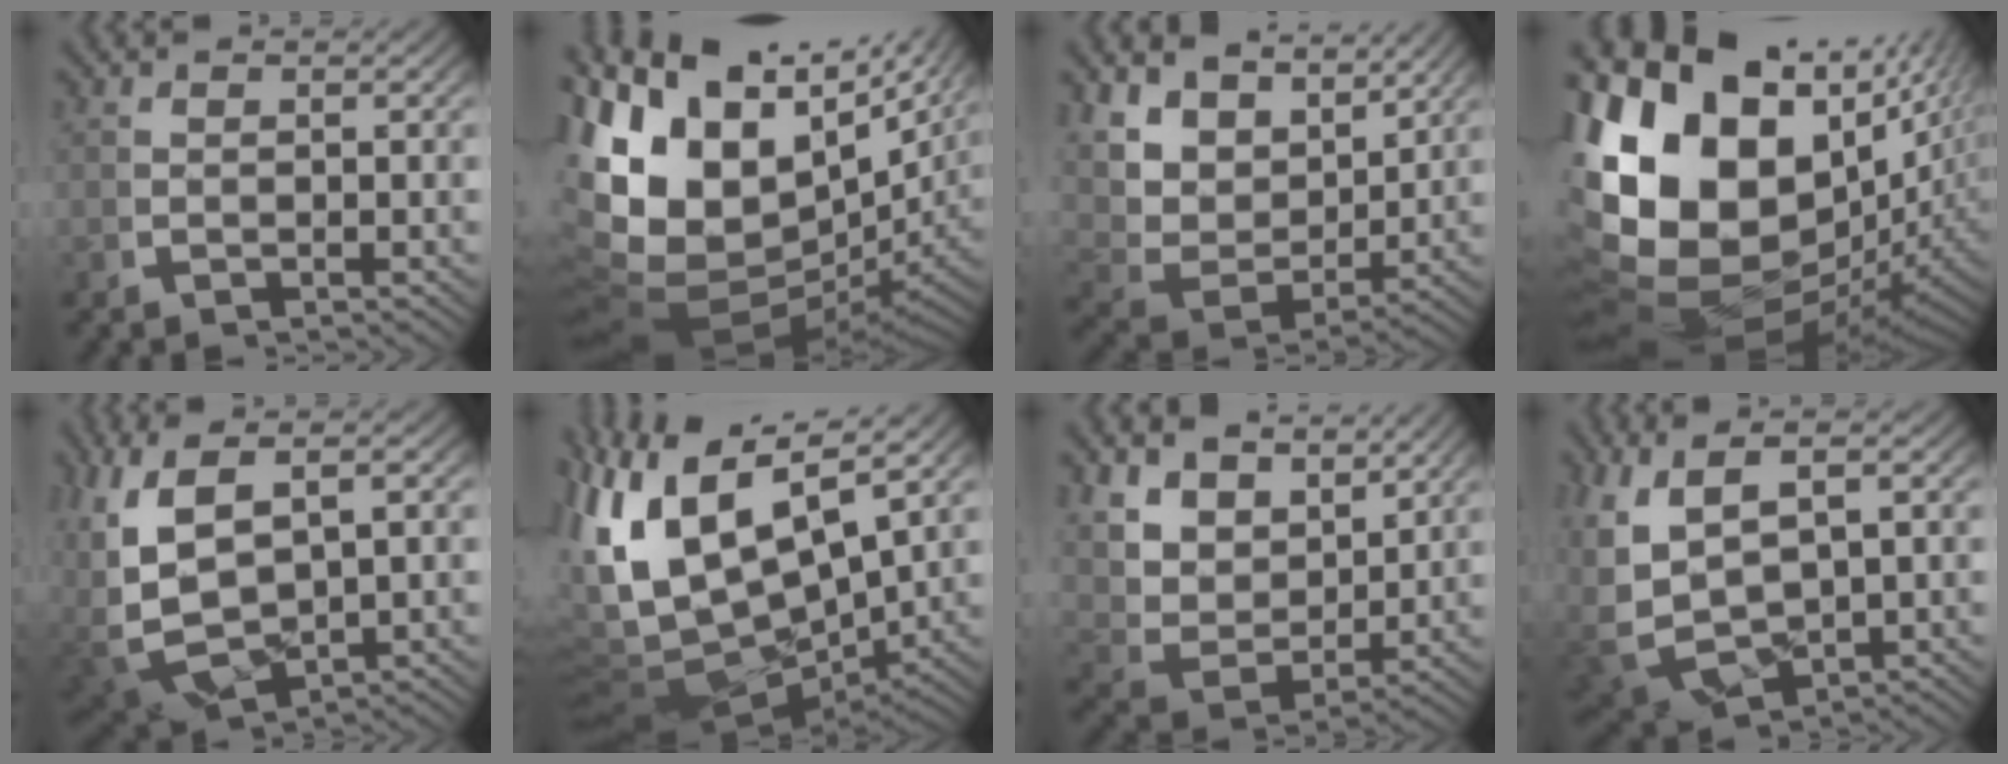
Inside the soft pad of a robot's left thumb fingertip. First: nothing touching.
{"total": 21.1, "force": [1.6, 14.4, 15.3], "torque": [-0.283, -0.031, 0.036]}
{"total": 9.0, "force": [3.1, 5.9, 6.1], "torque": [-0.136, -0.016, 0.056]}
{"total": 22.0, "force": [-1.2, 15.9, 15.3], "torque": [-0.339, -0.060, 0.006]}
{"total": 10.9, "force": [-0.2, 7.6, 7.9], "torque": [-0.210, -0.046, 0.027]}
{"total": 17.9, "force": [0.8, 12.2, 13.1], "torque": [-0.296, -0.061, 0.041]}
{"total": 8.3, "force": [2.7, 5.7, 5.3], "torque": [-0.120, -0.021, 0.053]}
{"total": 9.9, "force": [0.2, 6.8, 7.1], "torque": [-0.186, -0.039, 0.032]}